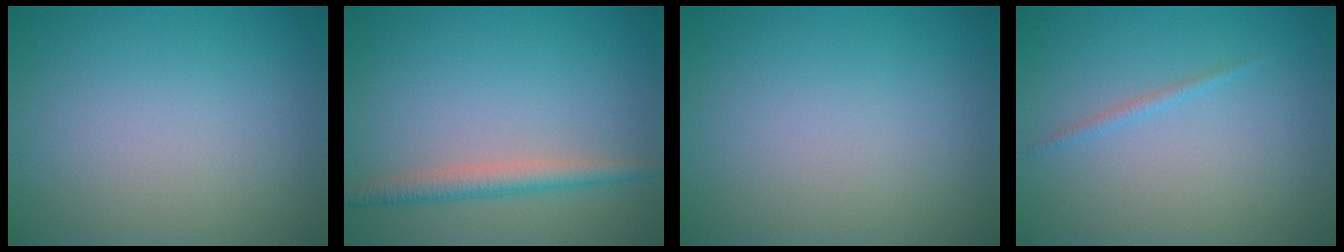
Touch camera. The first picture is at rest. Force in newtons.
{"total": 2.4, "press": 2.4, "slide": 0.1}
{"total": 0.0}
{"total": 0.7, "press": 0.7, "slide": 0.0}